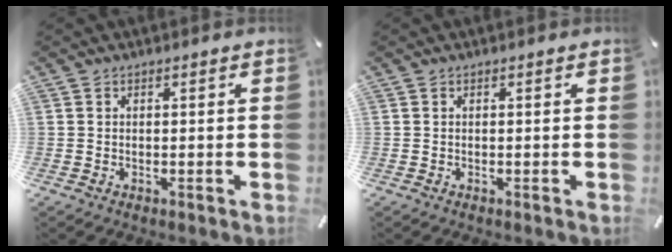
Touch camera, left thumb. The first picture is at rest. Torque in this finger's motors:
{"motor_torque": [-0.12, -0.06, 0.00, 0.04, 0.00]}